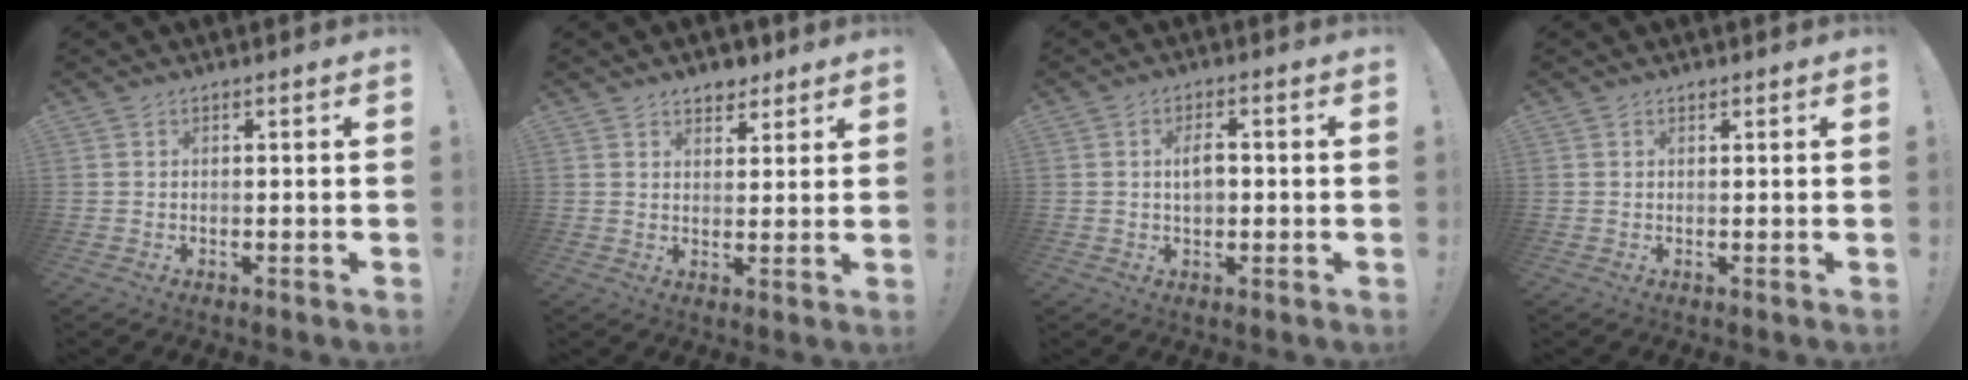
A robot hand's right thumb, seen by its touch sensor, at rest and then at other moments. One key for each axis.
{"total": 4.9, "fx": 3.7, "fy": 2.9, "fz": 1.0, "tx": 0.005, "ty": -0.024, "tz": 0.066}
{"total": 4.5, "fx": 0.3, "fy": 2.6, "fz": 3.7, "tx": -0.047, "ty": 0.003, "tz": 0.000}
{"total": 0.5, "fx": 0.4, "fy": 0.3, "fz": 0.0, "tx": 0.007, "ty": -0.003, "tz": 0.008}